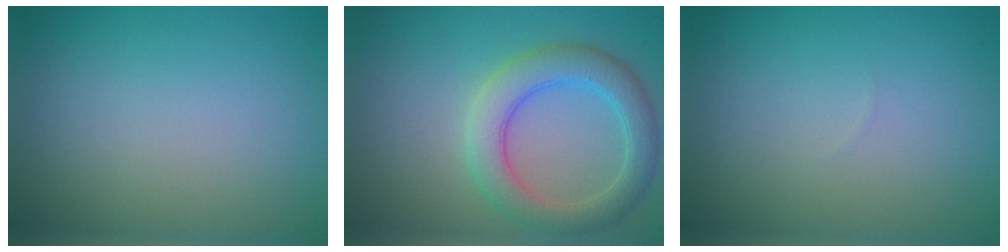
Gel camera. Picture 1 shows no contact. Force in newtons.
{"total": 4.7, "press": 4.7, "slide": 0.2}
{"total": 0.0}